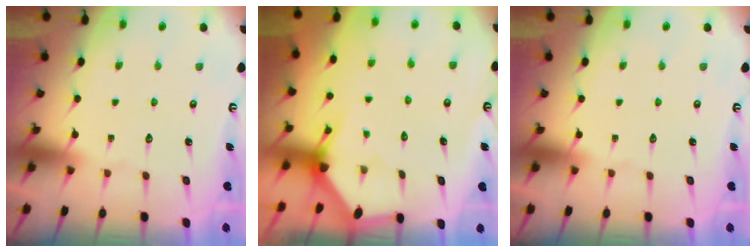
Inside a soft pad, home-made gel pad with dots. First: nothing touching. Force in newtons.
{"total": 2.2, "press": 2.2, "slide": 0.2}
{"total": 0.0}